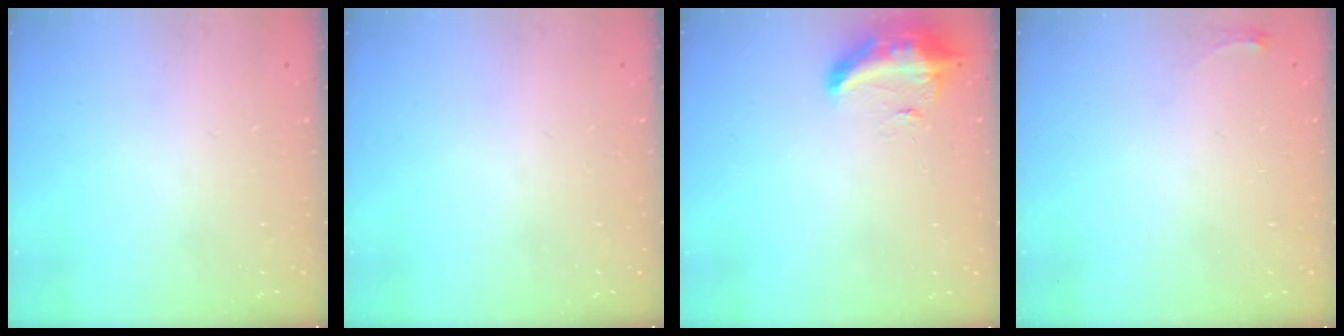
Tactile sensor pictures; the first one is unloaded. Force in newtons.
{"total": 0.0}
{"total": 15.9, "press": 11.4, "slide": 11.1}
{"total": 2.8, "press": 2.8, "slide": 0.4}